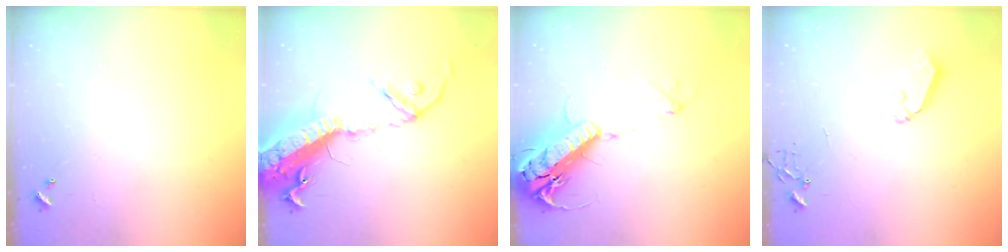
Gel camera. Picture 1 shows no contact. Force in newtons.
{"total": 21.7, "press": 21.1, "slide": 5.1}
{"total": 19.9, "press": 19.5, "slide": 3.8}
{"total": 6.9, "press": 6.9, "slide": 0.5}